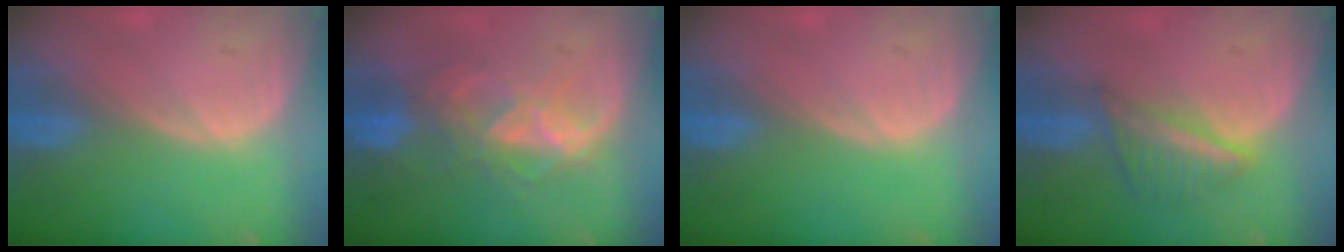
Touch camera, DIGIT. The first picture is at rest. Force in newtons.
{"total": 7.8, "press": 7.1, "slide": 3.1}
{"total": 0.0}
{"total": 5.9, "press": 5.2, "slide": 2.8}